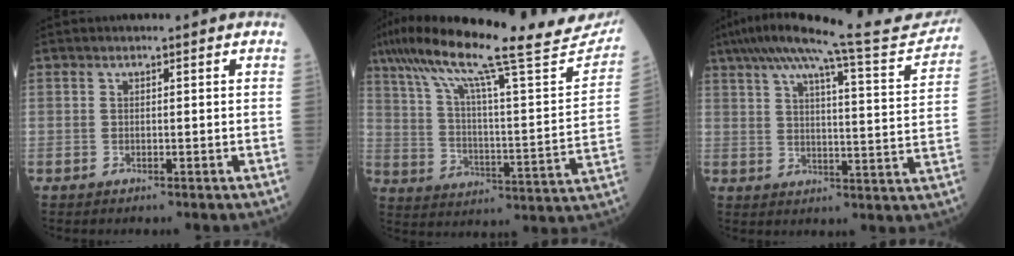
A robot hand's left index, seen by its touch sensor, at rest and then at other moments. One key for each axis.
{"total": 28.0, "fx": 22.8, "fy": 3.3, "fz": 16.0, "tx": -0.269, "ty": -0.010, "tz": 0.311}
{"total": 19.4, "fx": 17.4, "fy": 0.4, "fz": 8.5, "tx": -0.131, "ty": -0.026, "tz": 0.223}